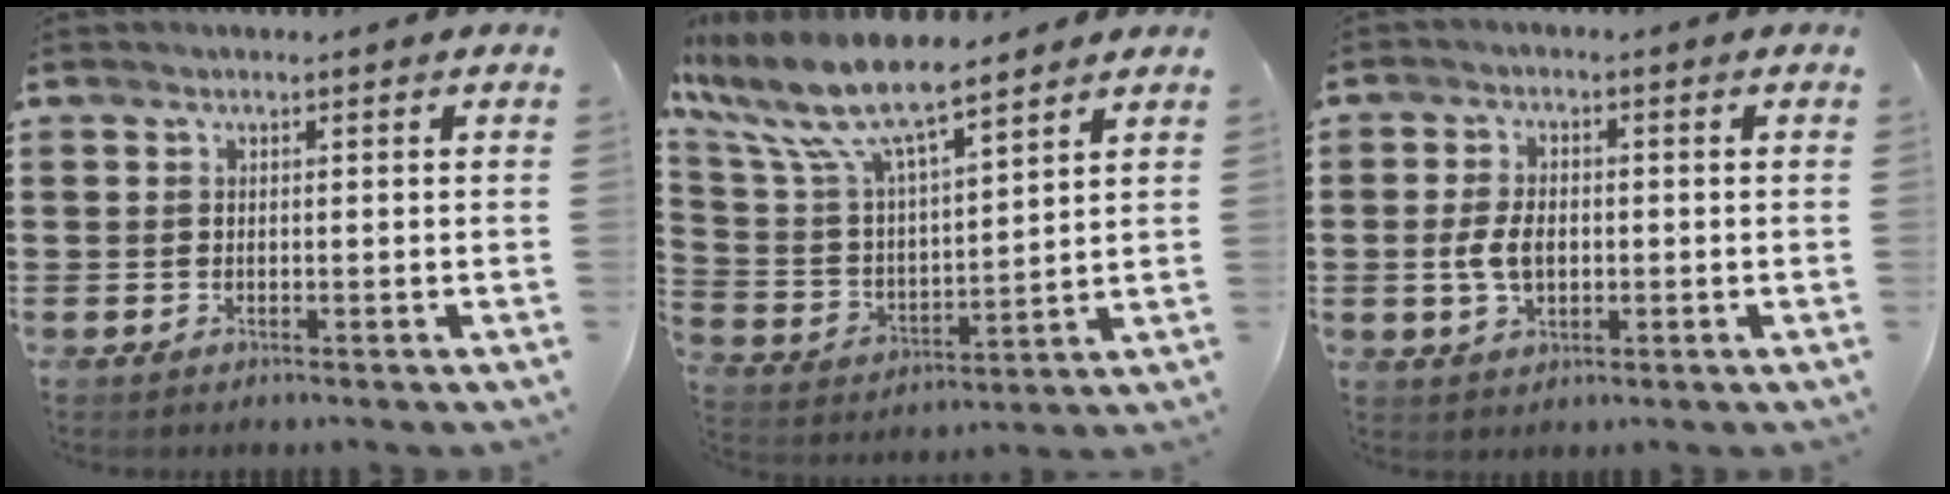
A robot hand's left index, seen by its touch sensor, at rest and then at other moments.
{"total": 10.6, "force": [8.6, 1.8, 5.8], "torque": [-0.154, -0.051, 0.146]}
{"total": 4.8, "force": [-0.4, 3.0, 3.8], "torque": [-0.078, -0.001, -0.013]}